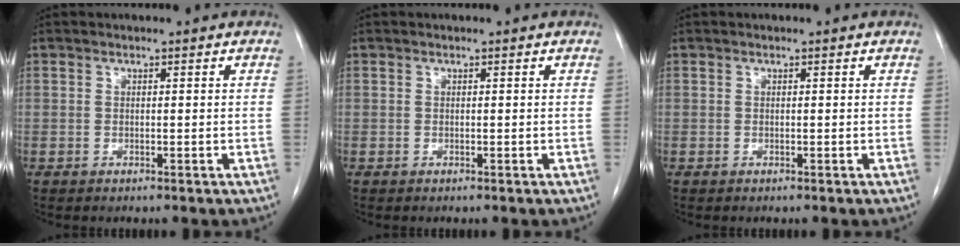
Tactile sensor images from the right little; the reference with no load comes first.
{"total": 0.0}
{"total": 0.0}